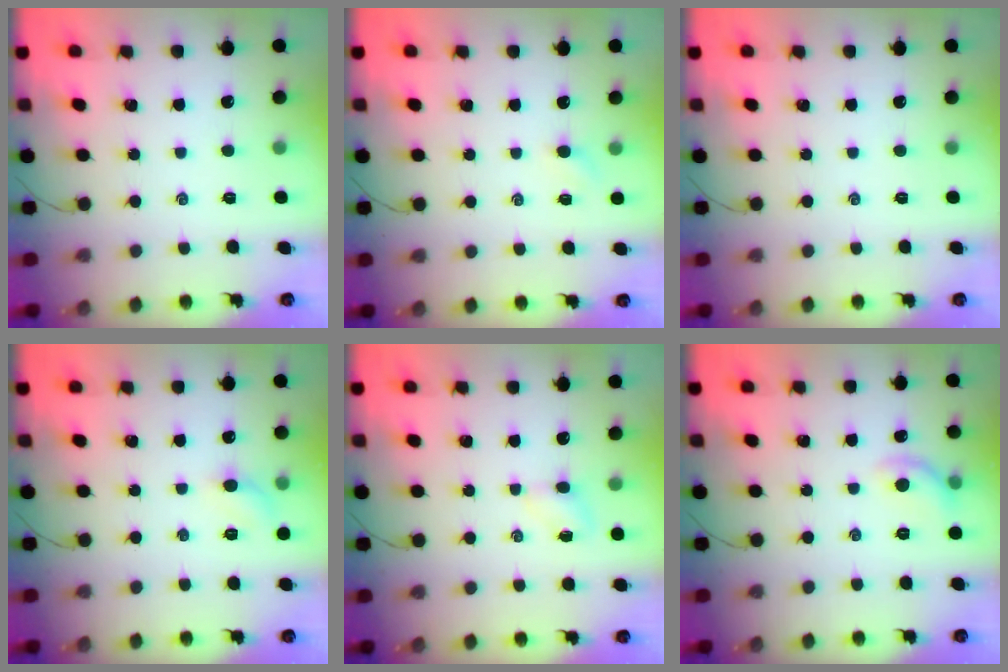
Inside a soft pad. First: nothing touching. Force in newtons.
{"total": 2.4, "press": 2.3, "slide": 0.7}
{"total": 0.0}
{"total": 4.9, "press": 4.6, "slide": 1.7}
{"total": 2.8, "press": 2.6, "slide": 1.0}
{"total": 7.0, "press": 6.9, "slide": 1.1}